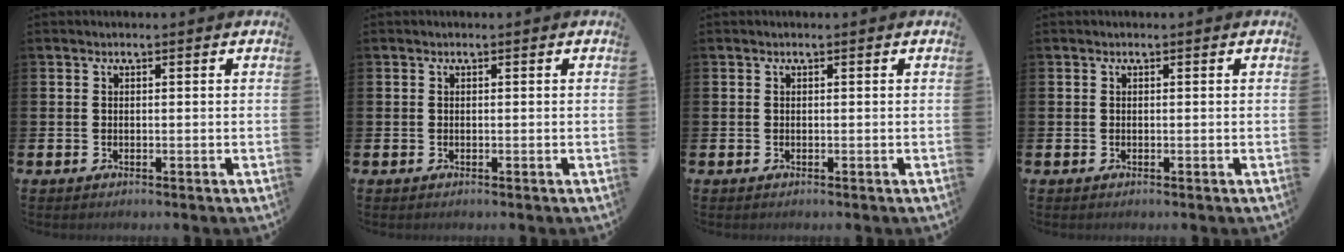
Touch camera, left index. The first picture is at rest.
{"total": 0.0}
{"total": 0.0}
{"total": 0.0}